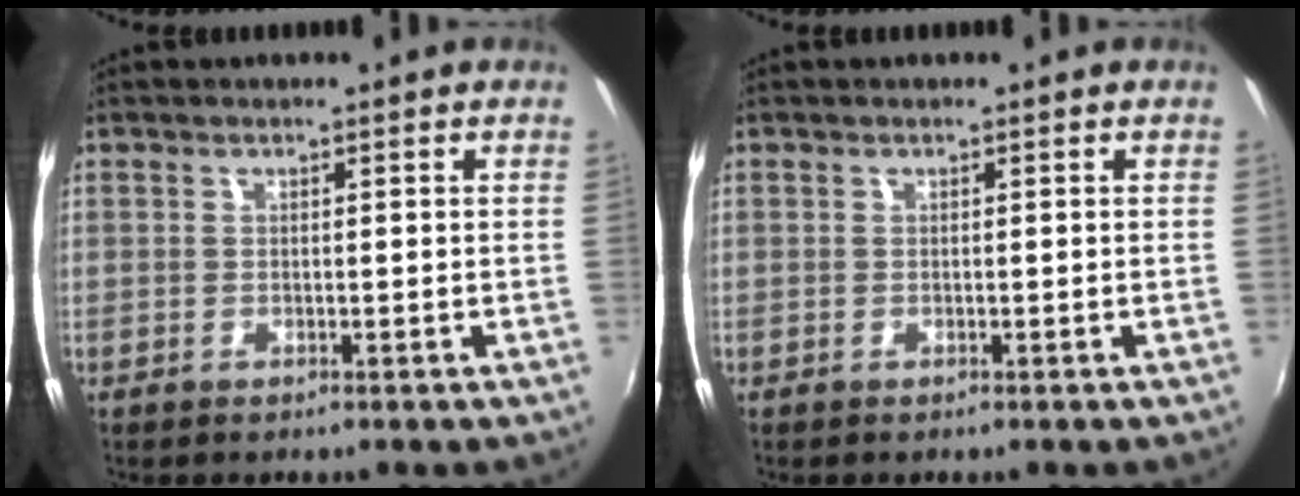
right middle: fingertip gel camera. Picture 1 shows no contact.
{"total": 0.0}